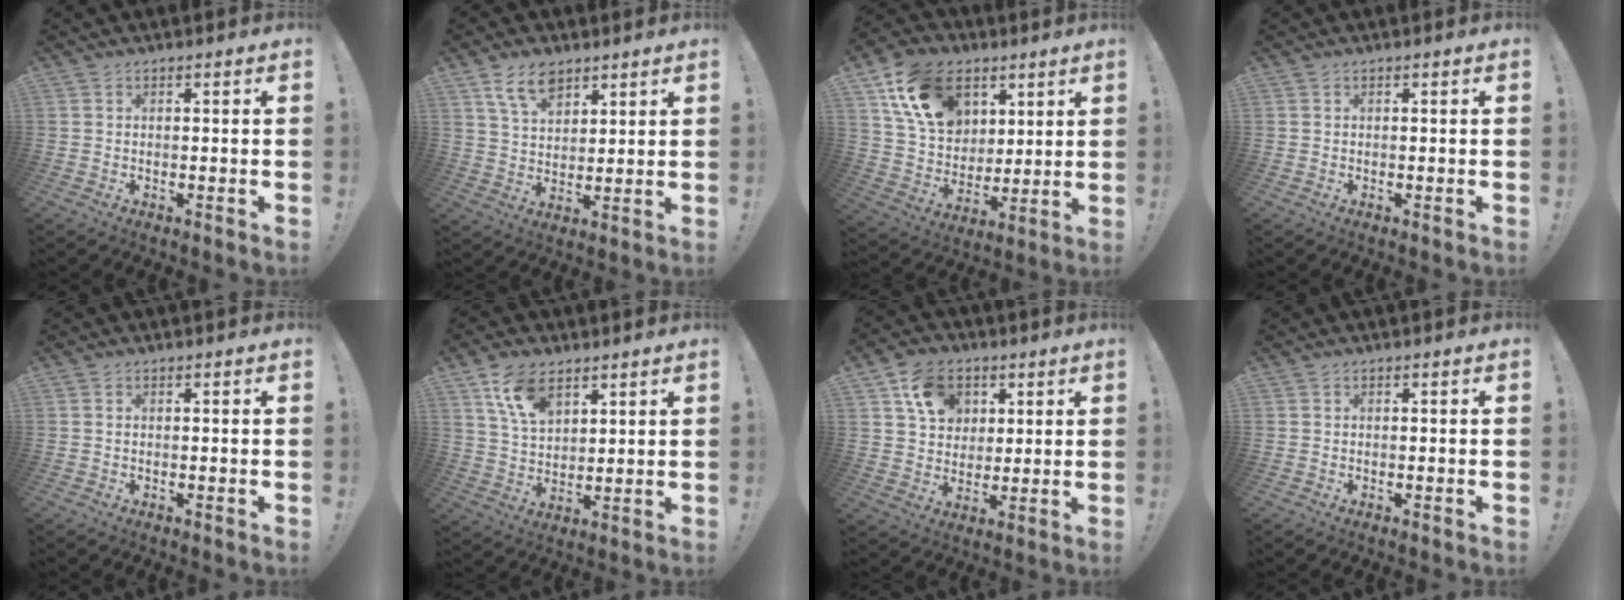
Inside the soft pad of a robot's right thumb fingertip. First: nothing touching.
{"total": 9.6, "force": [6.3, 5.4, 4.9], "torque": [-0.100, -0.016, 0.121]}
{"total": 18.6, "force": [8.9, 13.3, 9.6], "torque": [-0.169, -0.024, 0.173]}
{"total": 0.0}
{"total": 0.0}
{"total": 11.1, "force": [6.8, 6.3, 6.2], "torque": [-0.117, -0.020, 0.130]}
{"total": 12.2, "force": [5.3, 9.7, 5.2], "torque": [-0.081, -0.013, 0.105]}
{"total": 0.0}